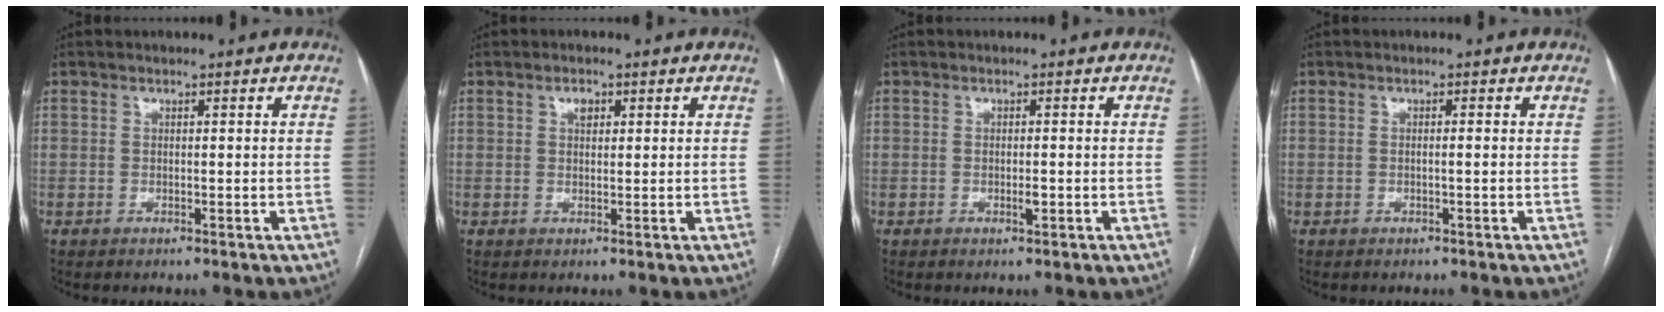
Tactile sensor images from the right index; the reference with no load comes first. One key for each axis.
{"total": 1.7, "fx": 0.7, "fy": 1.0, "fz": 1.2, "tx": -0.020, "ty": 0.003, "tz": 0.012}
{"total": 1.3, "fx": -0.4, "fy": 0.3, "fz": 1.2, "tx": -0.021, "ty": -0.001, "tz": -0.006}
{"total": 0.7, "fx": -0.2, "fy": 0.0, "fz": 0.7, "tx": -0.012, "ty": 0.001, "tz": -0.002}